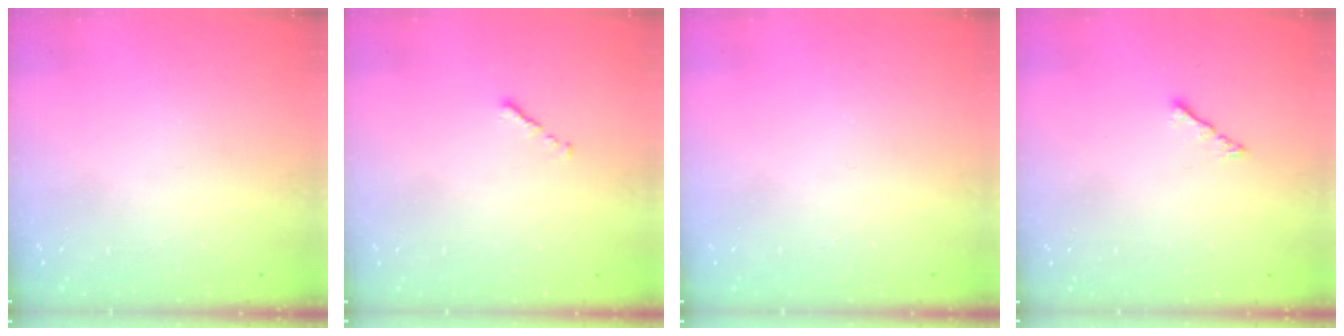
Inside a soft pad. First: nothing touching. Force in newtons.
{"total": 0.7, "press": 0.6, "slide": 0.4}
{"total": 0.0}
{"total": 2.3, "press": 2.2, "slide": 0.7}